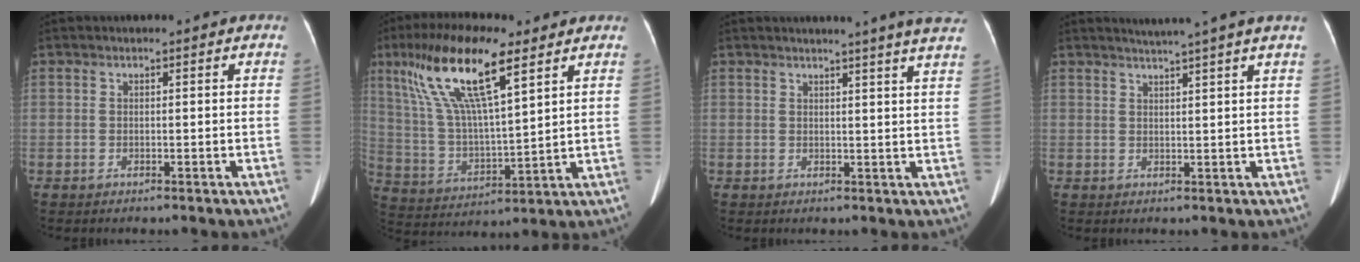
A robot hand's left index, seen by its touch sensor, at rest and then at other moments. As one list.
[{"total": 16.0, "force": [8.7, 3.1, 13.1], "torque": [-0.266, 0.011, 0.166]}, {"total": 8.7, "force": [7.6, -0.9, 4.1], "torque": [-0.049, -0.012, 0.063]}, {"total": 6.2, "force": [5.2, -1.6, 3.0], "torque": [-0.041, 0.011, 0.060]}]